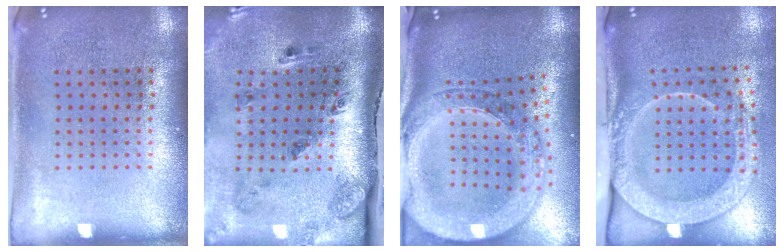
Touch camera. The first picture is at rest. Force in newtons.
{"total": 3.2, "press": 2.1, "slide": 2.5}
{"total": 3.8, "press": 3.0, "slide": 2.3}
{"total": 2.8, "press": 2.1, "slide": 1.9}